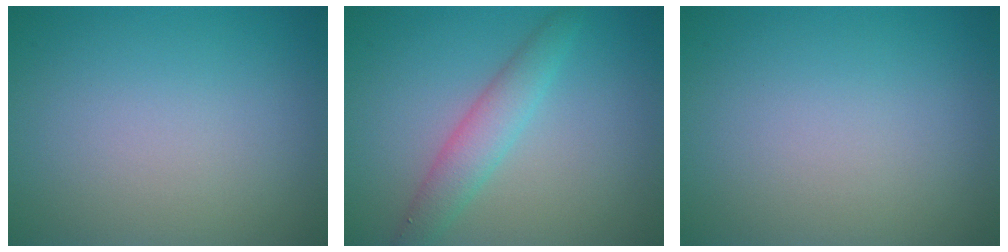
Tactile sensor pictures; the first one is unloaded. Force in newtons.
{"total": 3.1, "press": 3.1, "slide": 0.1}
{"total": 0.0}